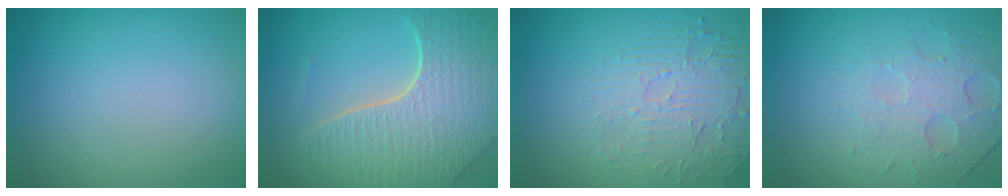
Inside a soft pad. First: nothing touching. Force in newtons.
{"total": 7.9, "press": 5.5, "slide": 5.6}
{"total": 2.6, "press": 2.1, "slide": 1.5}
{"total": 4.6, "press": 3.0, "slide": 3.5}